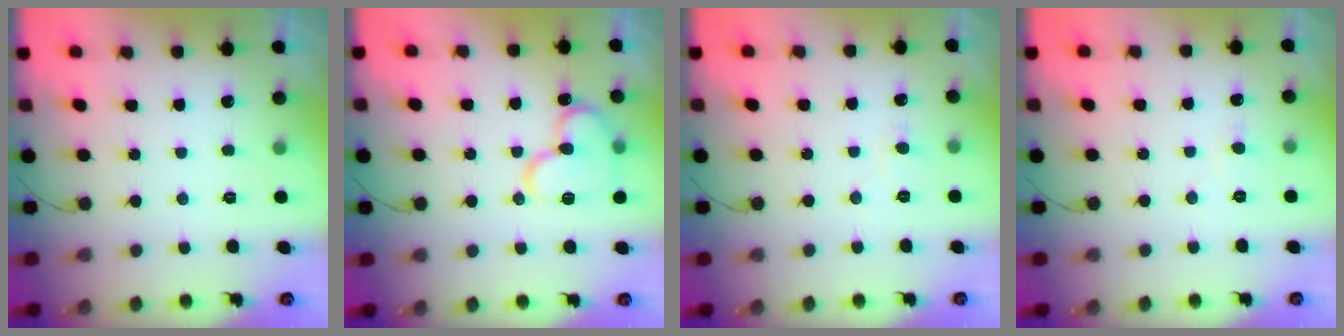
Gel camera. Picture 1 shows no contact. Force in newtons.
{"total": 13.1, "press": 13.1, "slide": 1.2}
{"total": 4.5, "press": 4.4, "slide": 0.3}
{"total": 4.5, "press": 4.4, "slide": 0.3}